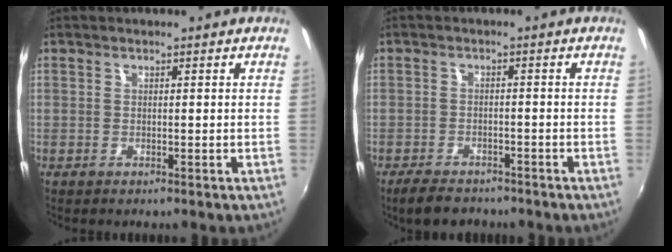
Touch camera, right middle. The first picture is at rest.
{"total": 5.4, "force": [-4.5, 2.3, 1.9], "torque": [-0.053, 0.001, -0.071]}